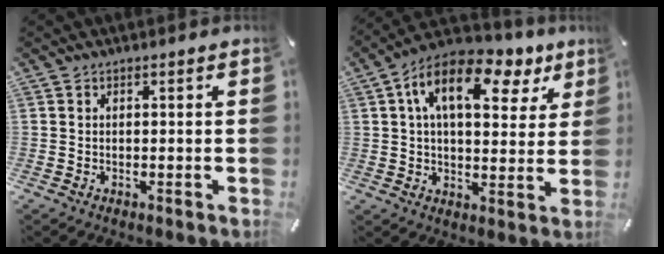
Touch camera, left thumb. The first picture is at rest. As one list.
[{"total": 15.5, "force": [7.0, 8.1, 11.3], "torque": [-0.180, -0.018, 0.115]}]